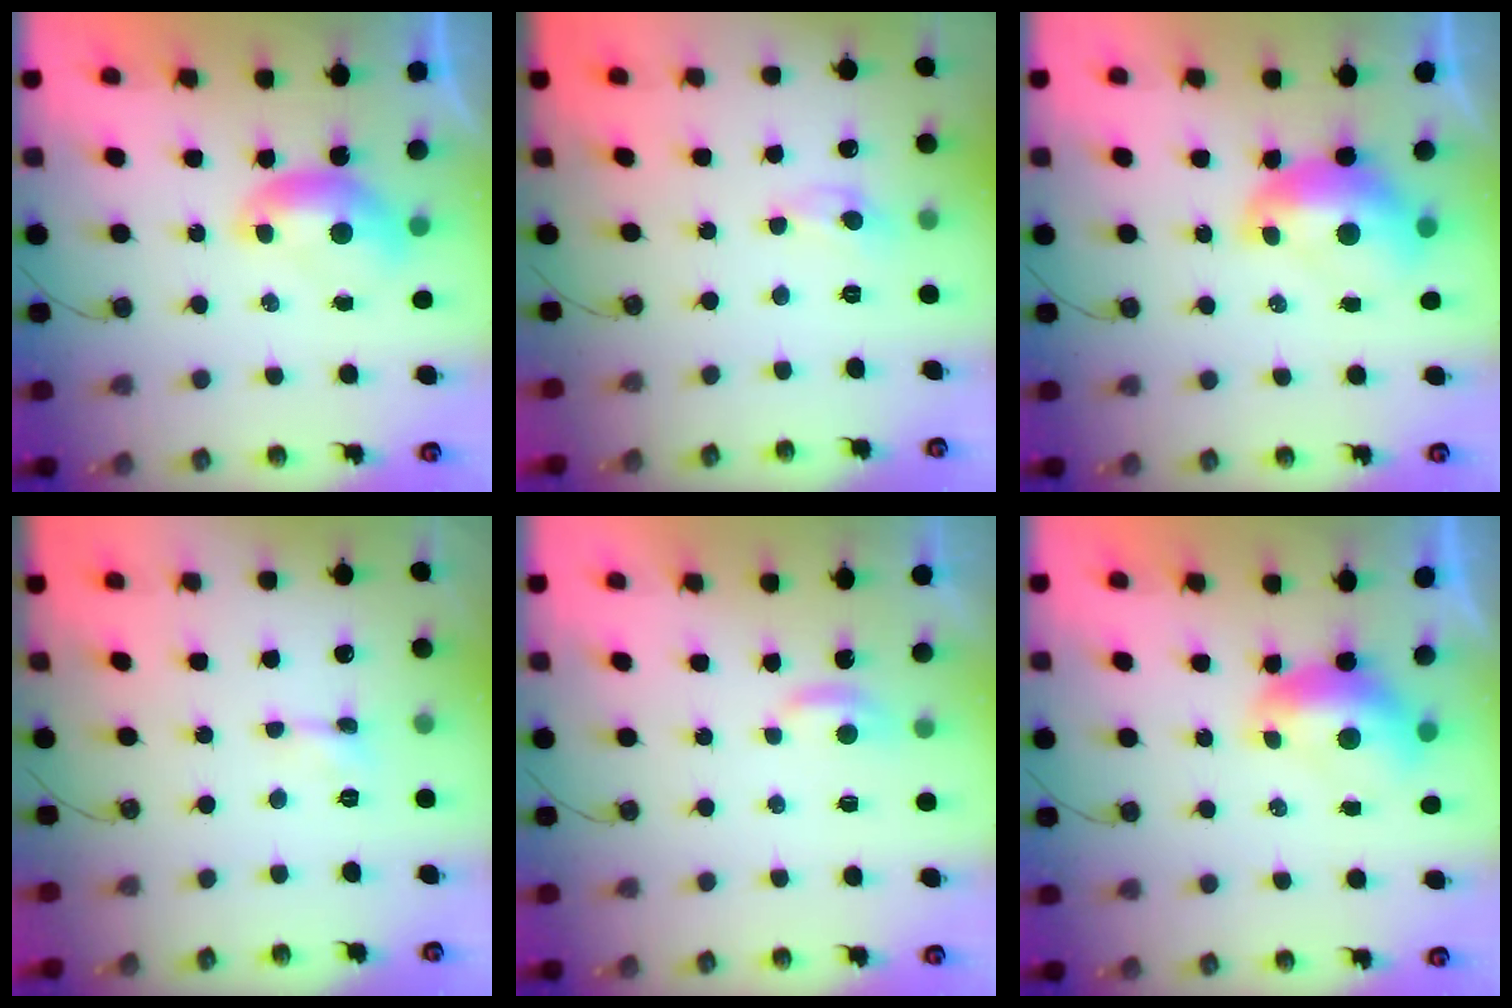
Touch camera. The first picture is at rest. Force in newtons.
{"total": 0.0}
{"total": 2.6, "press": 2.5, "slide": 0.7}
{"total": 0.0}
{"total": 2.3, "press": 2.3, "slide": 0.4}
{"total": 1.3, "press": 1.0, "slide": 0.8}